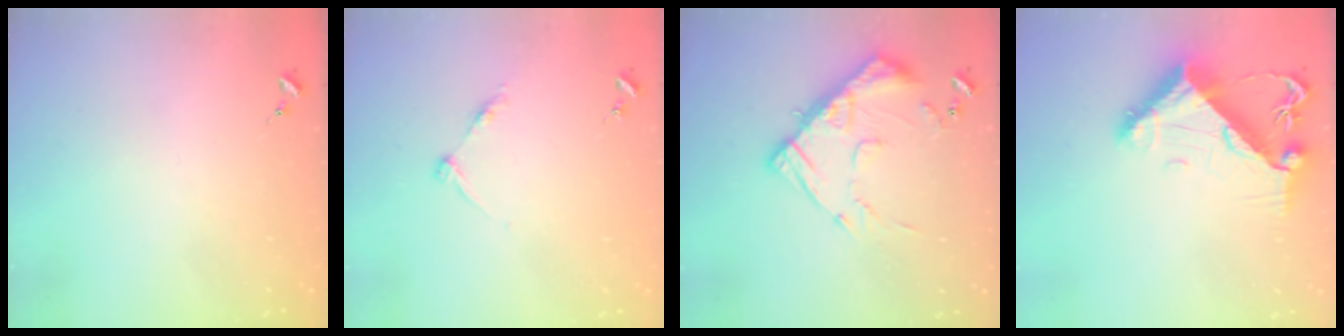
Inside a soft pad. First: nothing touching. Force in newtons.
{"total": 5.1, "press": 5.0, "slide": 0.8}
{"total": 14.2, "press": 14.2, "slide": 1.2}
{"total": 10.5, "press": 10.4, "slide": 1.3}